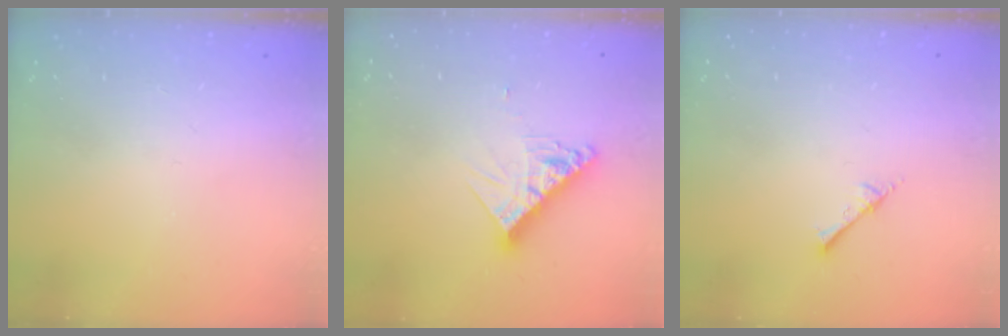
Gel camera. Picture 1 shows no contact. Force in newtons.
{"total": 10.7, "press": 10.6, "slide": 1.0}
{"total": 3.1, "press": 3.1, "slide": 0.3}